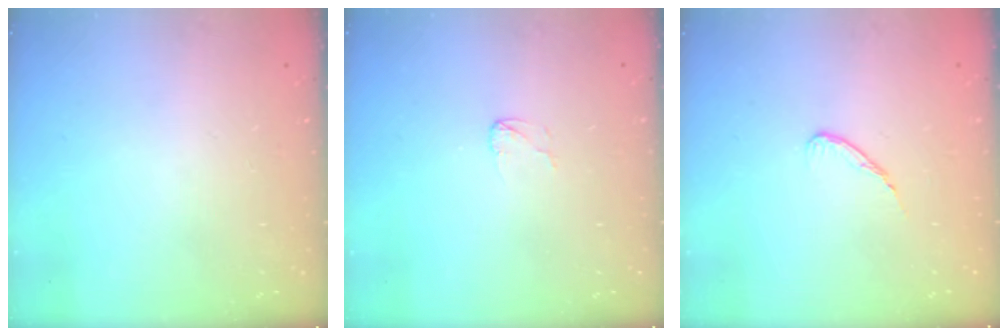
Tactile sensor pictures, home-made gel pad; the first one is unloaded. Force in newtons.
{"total": 2.7, "press": 2.7, "slide": 0.2}
{"total": 4.6, "press": 4.6, "slide": 0.5}